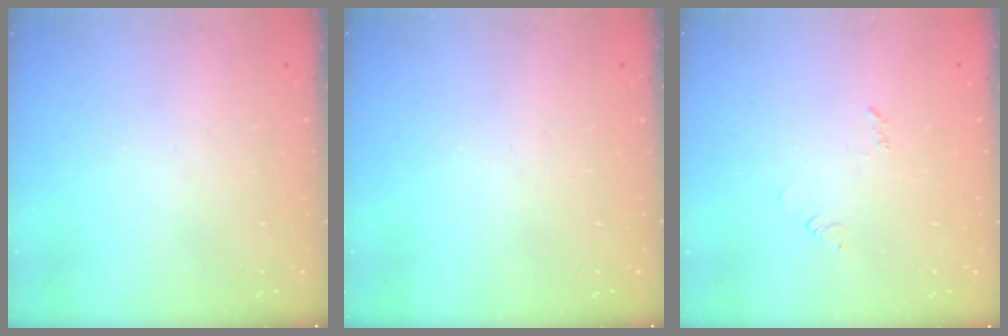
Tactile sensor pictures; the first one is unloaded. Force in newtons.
{"total": 0.0}
{"total": 3.3, "press": 3.3, "slide": 0.3}